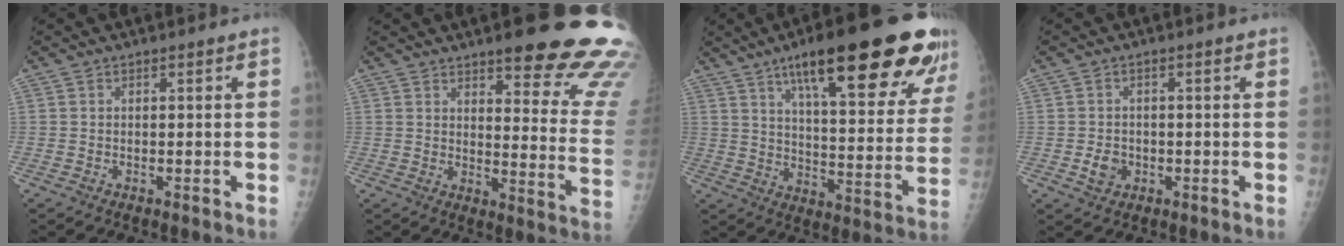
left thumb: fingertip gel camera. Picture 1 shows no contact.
{"total": 22.1, "force": [15.9, 5.2, 14.4], "torque": [-0.140, -0.094, 0.188]}
{"total": 27.6, "force": [16.4, 6.5, 21.2], "torque": [-0.274, -0.039, 0.239]}
{"total": 3.2, "force": [-0.9, 2.6, 1.6], "torque": [-0.020, 0.002, -0.011]}